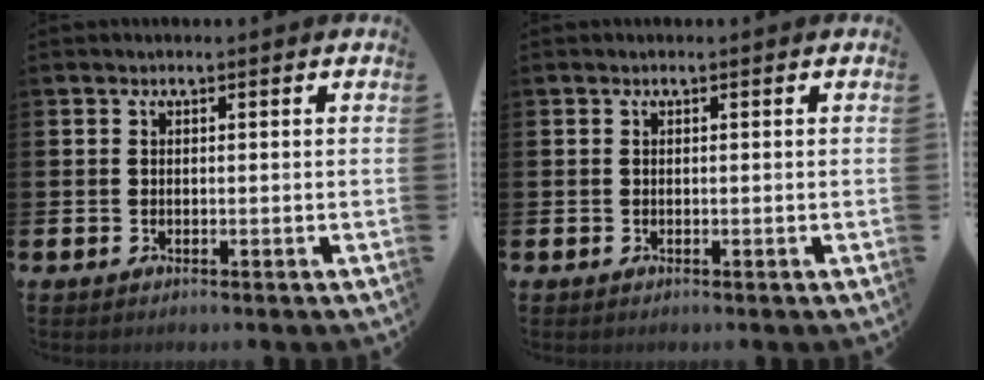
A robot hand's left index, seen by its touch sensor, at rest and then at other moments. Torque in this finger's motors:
{"motor_torque": [0.00, 0.00, 0.00, 0.01]}